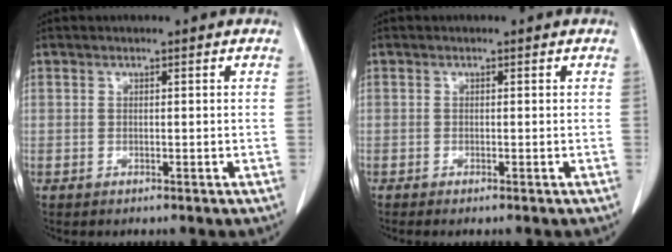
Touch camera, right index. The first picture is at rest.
{"total": 0.6, "force": [-0.4, 0.0, 0.4], "torque": [-0.010, -0.002, -0.009]}